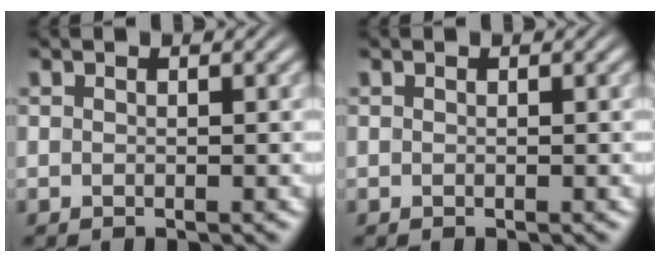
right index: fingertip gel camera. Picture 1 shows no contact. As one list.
[{"total": 0.0}]